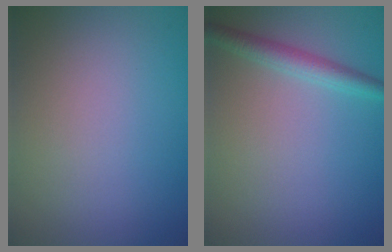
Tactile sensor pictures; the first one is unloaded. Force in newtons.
{"total": 2.3, "press": 2.3, "slide": 0.1}